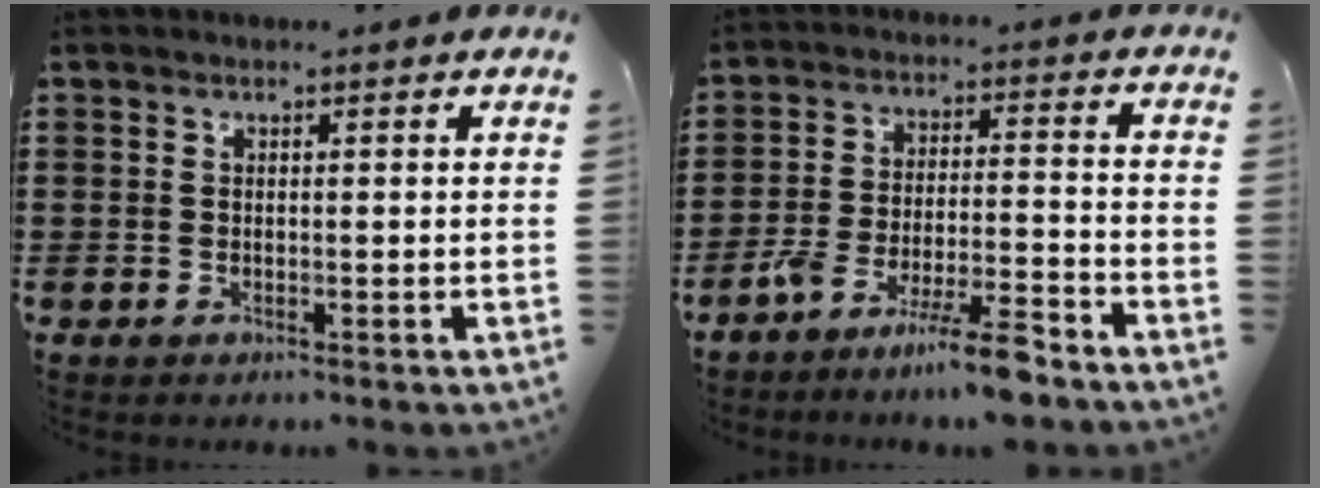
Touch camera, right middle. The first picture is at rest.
{"total": 8.6, "force": [-7.0, 0.7, 4.9], "torque": [-0.092, 0.004, -0.133]}